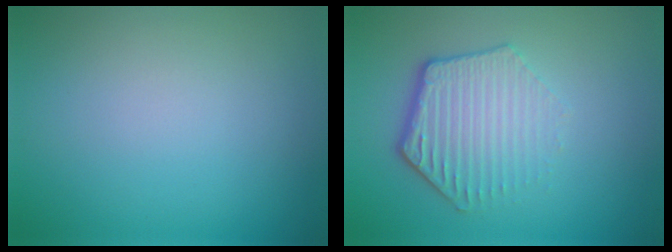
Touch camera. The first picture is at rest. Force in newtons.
{"total": 4.3, "press": 3.3, "slide": 2.8}